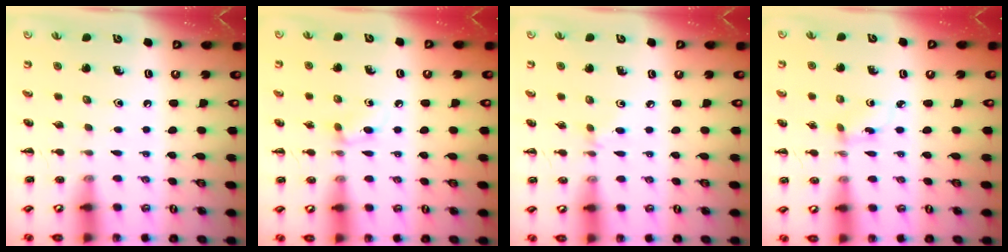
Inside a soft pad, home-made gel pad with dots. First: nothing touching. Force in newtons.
{"total": 4.3, "press": 3.9, "slide": 1.8}
{"total": 2.8, "press": 2.6, "slide": 1.0}
{"total": 2.6, "press": 2.3, "slide": 1.1}